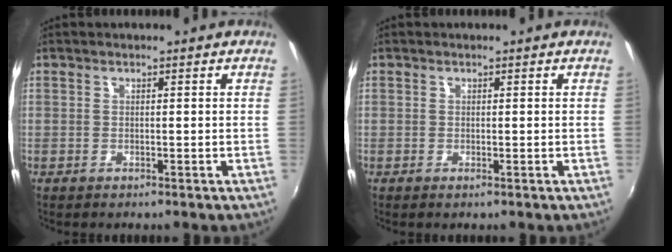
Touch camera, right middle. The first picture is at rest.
{"total": 0.0}